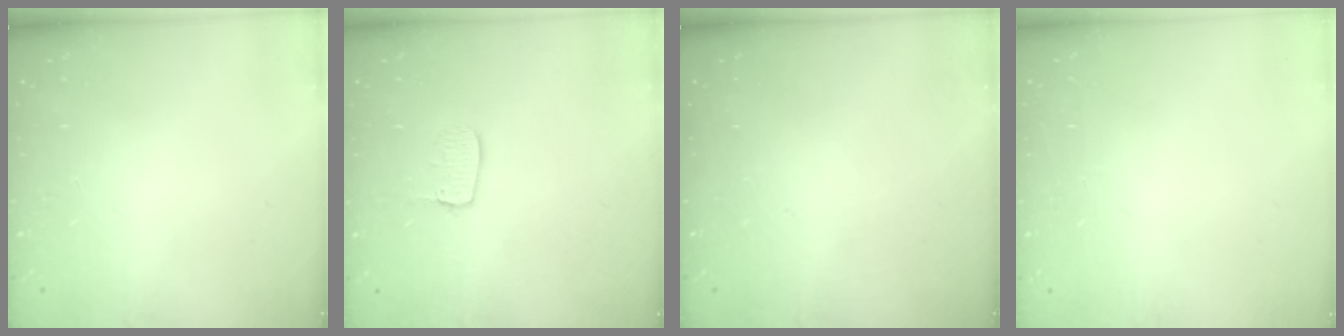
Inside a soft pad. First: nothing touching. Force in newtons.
{"total": 6.6, "press": 6.6, "slide": 0.5}
{"total": 0.0}
{"total": 0.0}